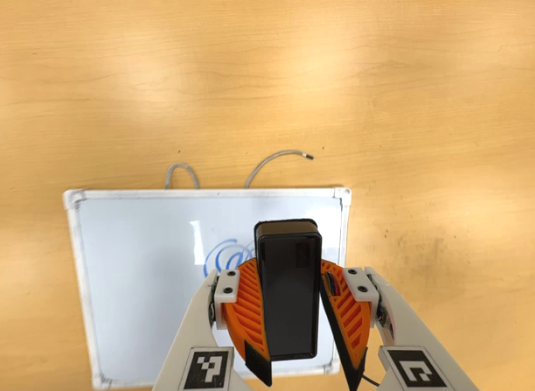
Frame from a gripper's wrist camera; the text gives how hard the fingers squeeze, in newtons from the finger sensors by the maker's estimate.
{"total": 7.8, "left": 8.6, "right": 6.9}